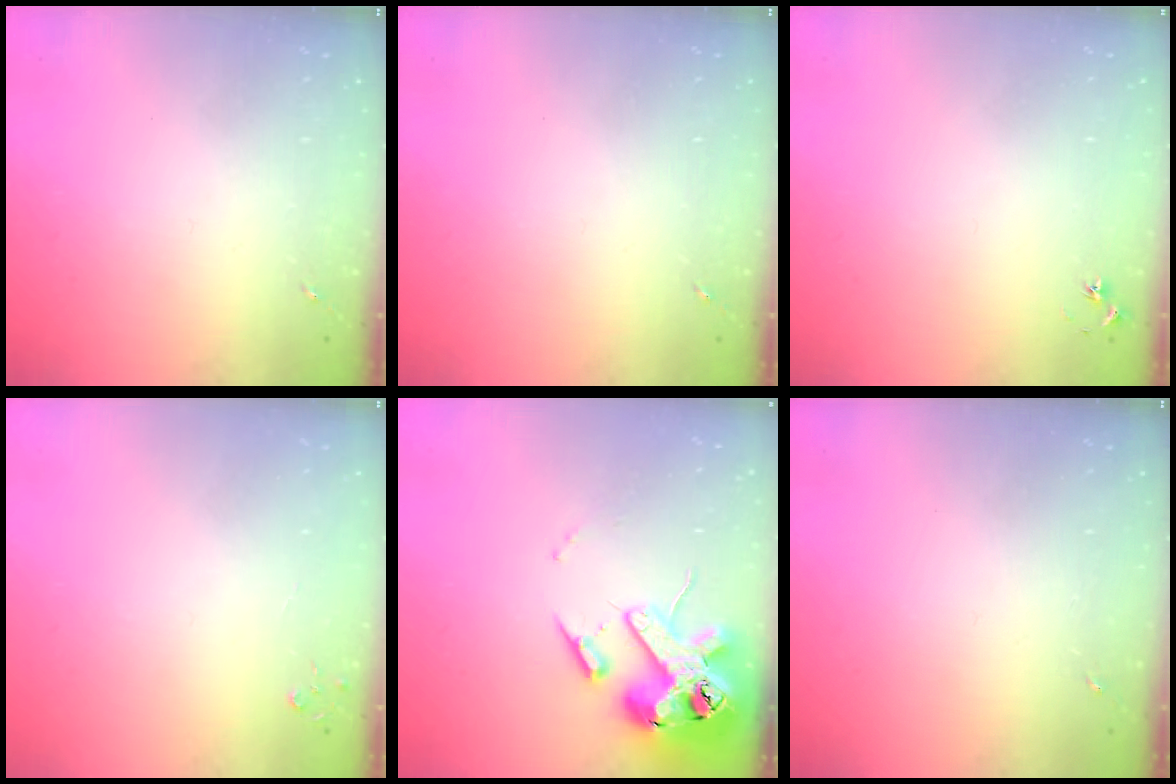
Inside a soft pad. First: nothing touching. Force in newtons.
{"total": 0.0}
{"total": 3.3, "press": 3.3, "slide": 0.3}
{"total": 2.8, "press": 2.8, "slide": 0.3}
{"total": 18.6, "press": 18.4, "slide": 2.8}
{"total": 0.0}